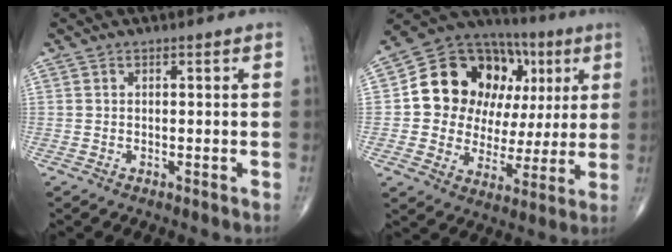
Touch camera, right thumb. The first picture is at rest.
{"total": 22.1, "force": [4.8, 16.6, 13.8], "torque": [-0.156, 0.035, 0.084]}